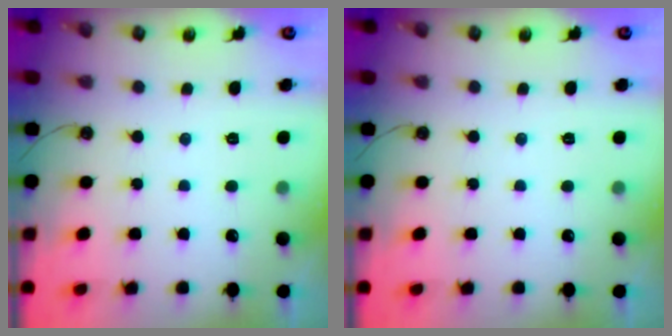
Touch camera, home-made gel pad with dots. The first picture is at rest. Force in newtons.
{"total": 0.0}